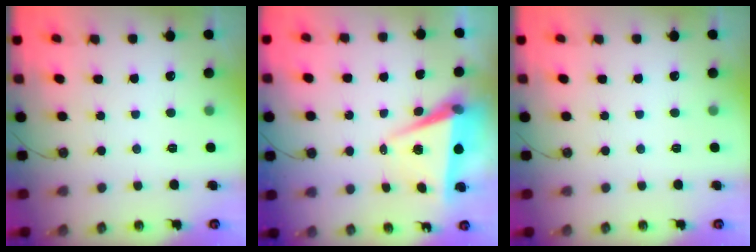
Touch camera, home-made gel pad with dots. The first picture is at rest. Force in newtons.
{"total": 6.7, "press": 5.1, "slide": 4.4}
{"total": 0.0}